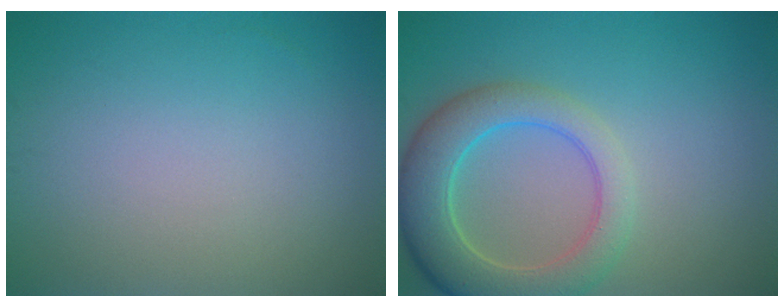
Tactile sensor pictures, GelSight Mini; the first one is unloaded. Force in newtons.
{"total": 6.5, "press": 6.5, "slide": 0.7}